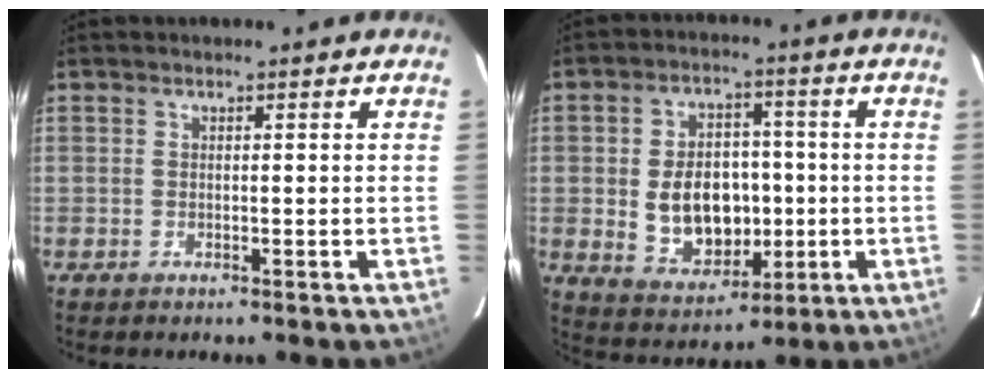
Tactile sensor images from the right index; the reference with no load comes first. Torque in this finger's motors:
{"motor_torque": [0.48, -0.12, 0.48, 0.08]}